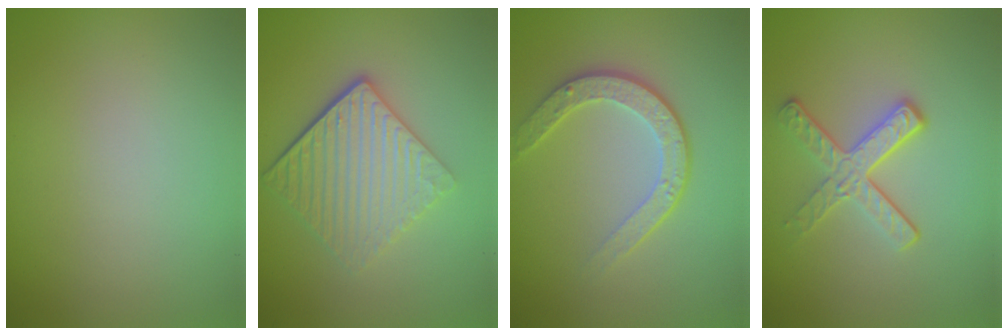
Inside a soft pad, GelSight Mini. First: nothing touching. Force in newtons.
{"total": 5.5, "press": 3.9, "slide": 3.8}
{"total": 3.5, "press": 2.9, "slide": 2.0}
{"total": 3.1, "press": 2.6, "slide": 1.8}